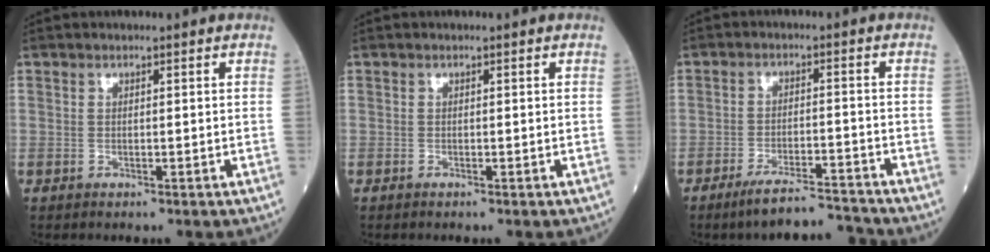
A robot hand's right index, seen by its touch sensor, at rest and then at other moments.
{"total": 0.0}
{"total": 6.3, "force": [-5.9, 0.0, 2.1], "torque": [-0.034, -0.005, -0.104]}